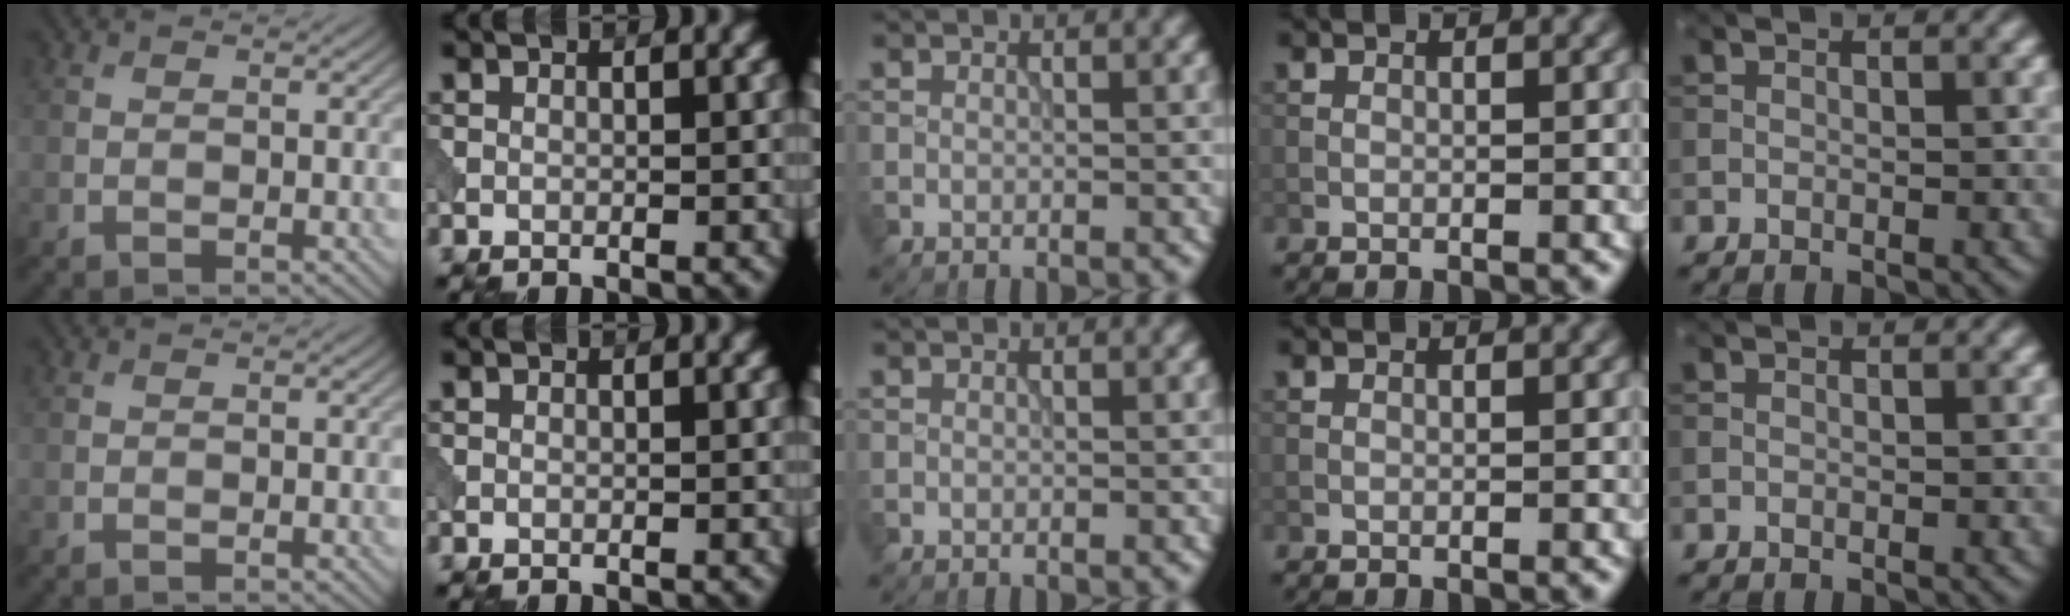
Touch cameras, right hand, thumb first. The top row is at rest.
{}